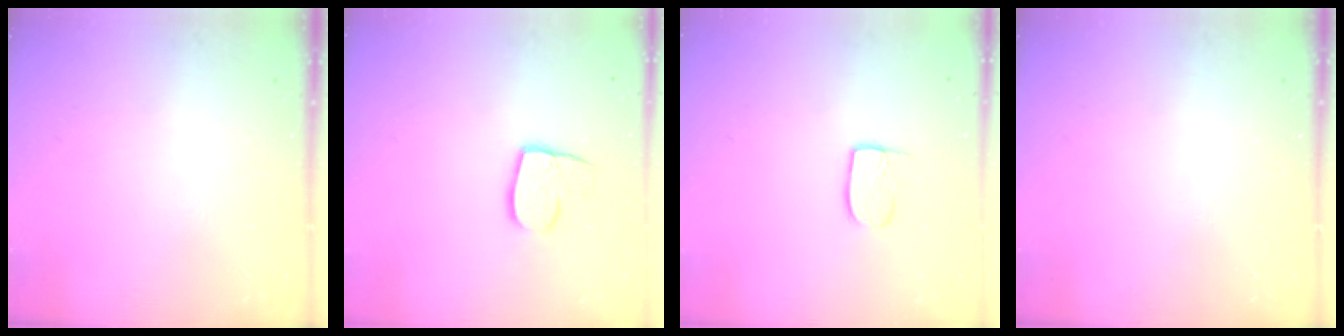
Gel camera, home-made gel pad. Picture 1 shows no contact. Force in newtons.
{"total": 10.0, "press": 10.0, "slide": 0.8}
{"total": 7.2, "press": 7.1, "slide": 0.4}
{"total": 0.0}